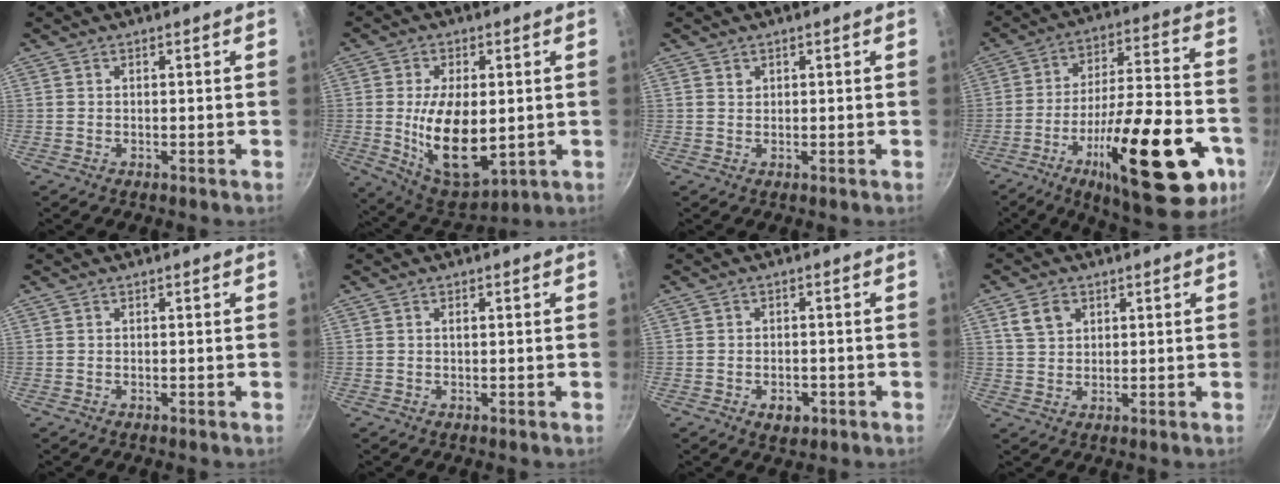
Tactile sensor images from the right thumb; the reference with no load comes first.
{"total": 15.3, "force": [-0.7, 8.2, 12.9], "torque": [-0.211, -0.015, 0.005]}
{"total": 0.8, "force": [0.5, 0.6, 0.2], "torque": [-0.001, 0.000, 0.010]}
{"total": 28.7, "force": [-11.6, 9.9, 24.3], "torque": [-0.321, 0.042, -0.170]}
{"total": 0.0}
{"total": 0.7, "force": [0.2, 0.2, 0.6], "torque": [-0.010, 0.001, 0.004]}
{"total": 3.8, "force": [-1.5, 2.6, 2.3], "torque": [-0.025, 0.011, -0.016]}
{"total": 4.9, "force": [2.1, 3.7, 2.4], "torque": [-0.026, 0.000, 0.043]}